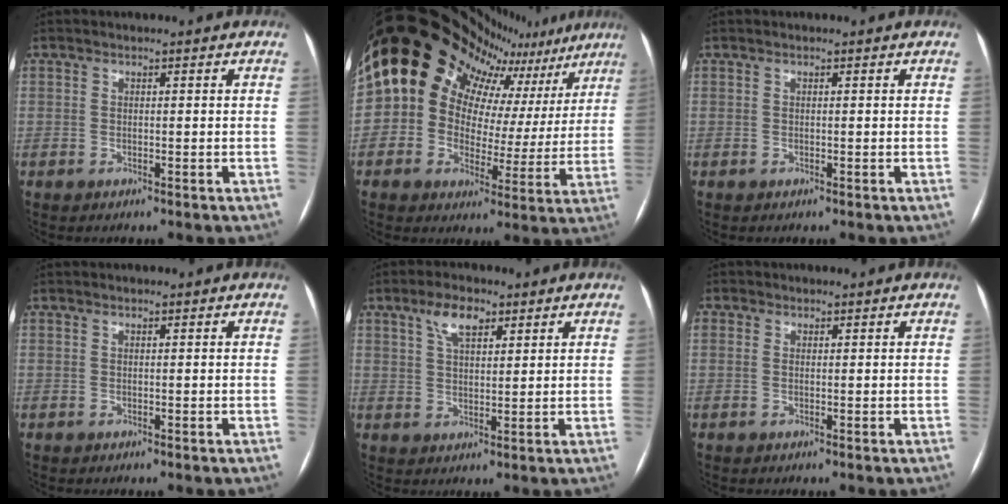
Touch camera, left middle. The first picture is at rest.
{"total": 21.7, "force": [14.5, 12.5, 10.4], "torque": [-0.161, 0.076, 0.171]}
{"total": 0.0}
{"total": 0.0}
{"total": 5.2, "force": [3.1, 2.1, 3.7], "torque": [-0.075, 0.010, 0.058]}
{"total": 1.7, "force": [0.5, 1.4, 0.9], "torque": [-0.031, 0.012, 0.010]}